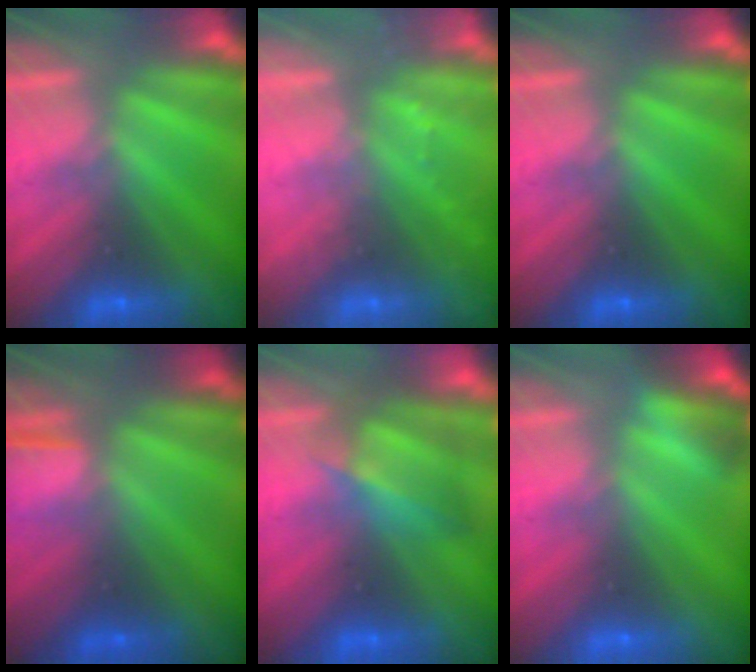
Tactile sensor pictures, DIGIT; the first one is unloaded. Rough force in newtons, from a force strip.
{"total": 2.2}
{"total": 0.0}
{"total": 1.3}
{"total": 4.7}
{"total": 2.7}